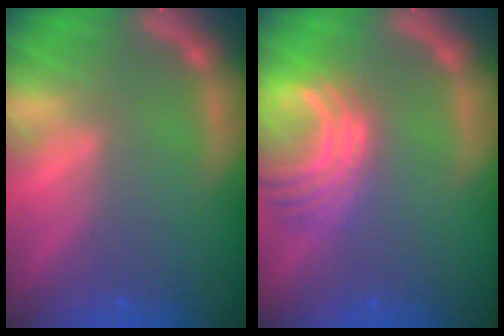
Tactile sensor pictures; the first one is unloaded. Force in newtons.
{"total": 7.0}